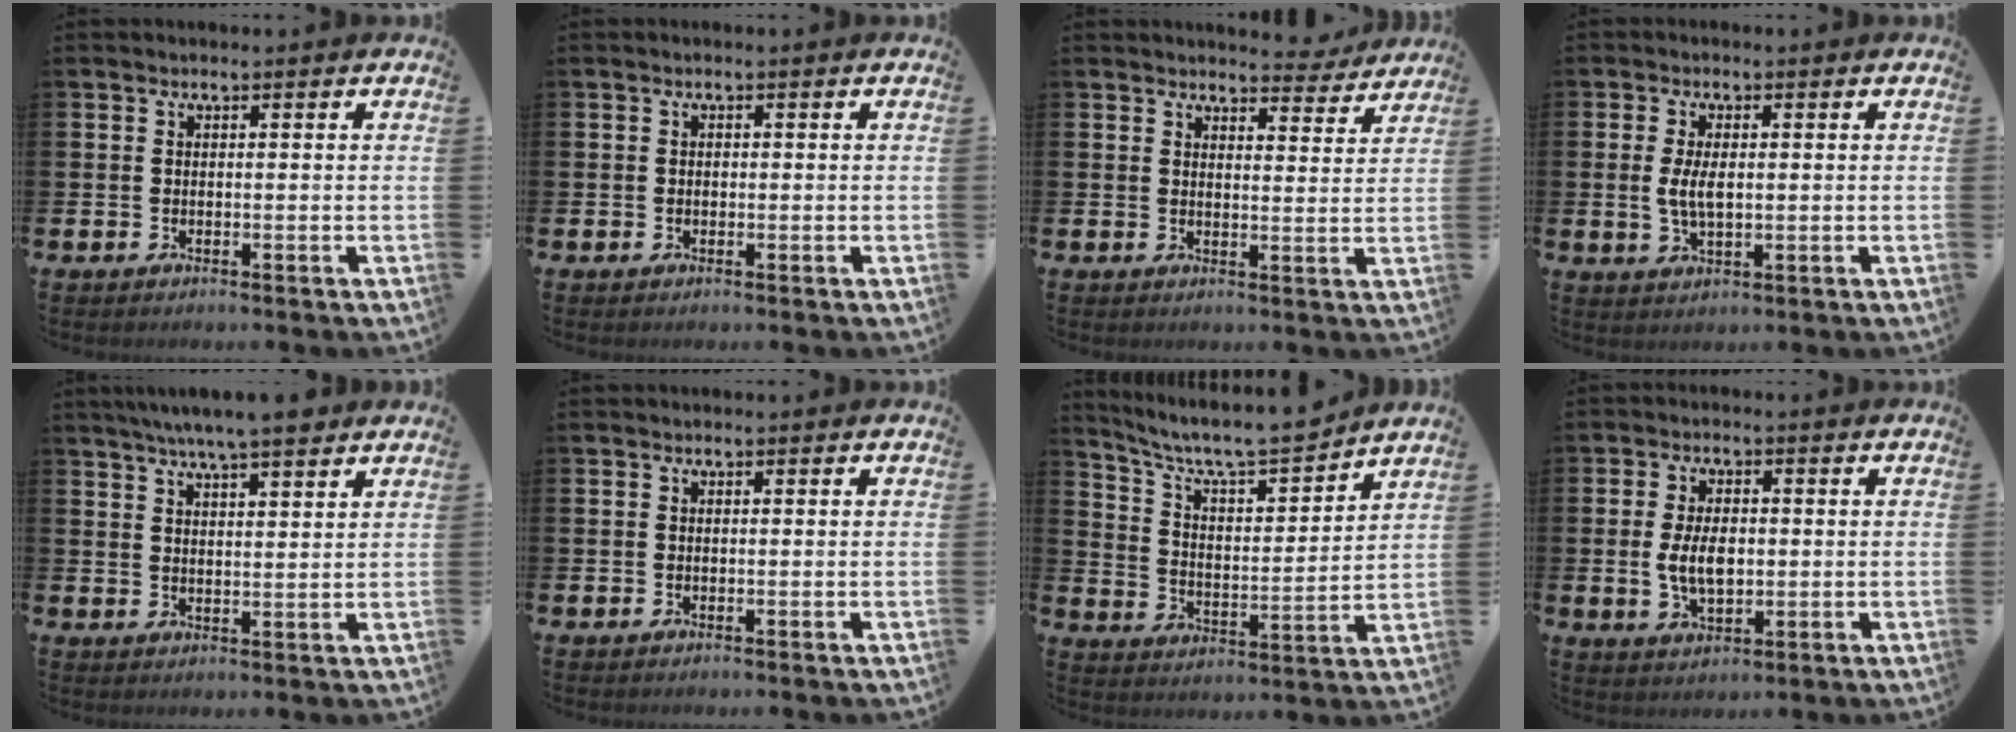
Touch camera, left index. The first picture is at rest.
{"total": 0.6, "force": [-0.1, 0.5, 0.2], "torque": [-0.011, 0.007, -0.002]}
{"total": 4.2, "force": [4.1, 0.8, 0.3], "torque": [0.002, -0.028, 0.071]}
{"total": 3.9, "force": [0.3, 1.8, 3.5], "torque": [-0.058, 0.002, 0.001]}
{"total": 6.7, "force": [6.1, 0.5, 2.7], "torque": [-0.055, -0.020, 0.107]}
{"total": 0.0}
{"total": 8.0, "force": [7.4, 1.4, 2.7], "torque": [-0.081, -0.058, 0.126]}
{"total": 5.5, "force": [0.1, 3.1, 4.5], "torque": [-0.086, 0.004, -0.003]}